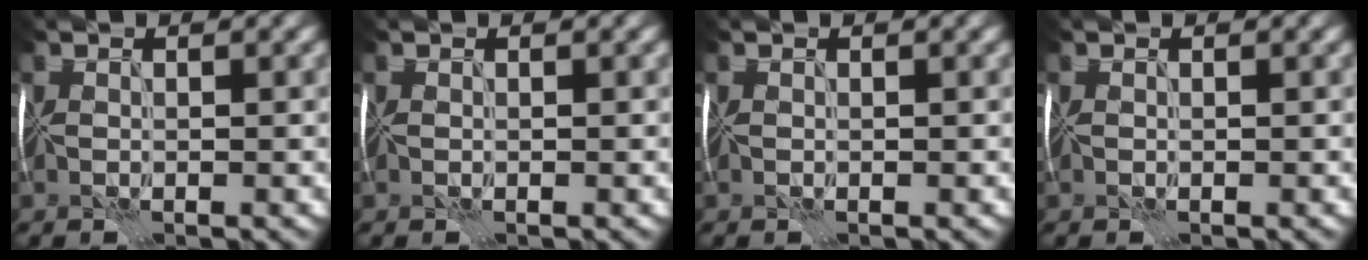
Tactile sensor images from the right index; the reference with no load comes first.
{"total": 0.0}
{"total": 0.0}
{"total": 0.0}